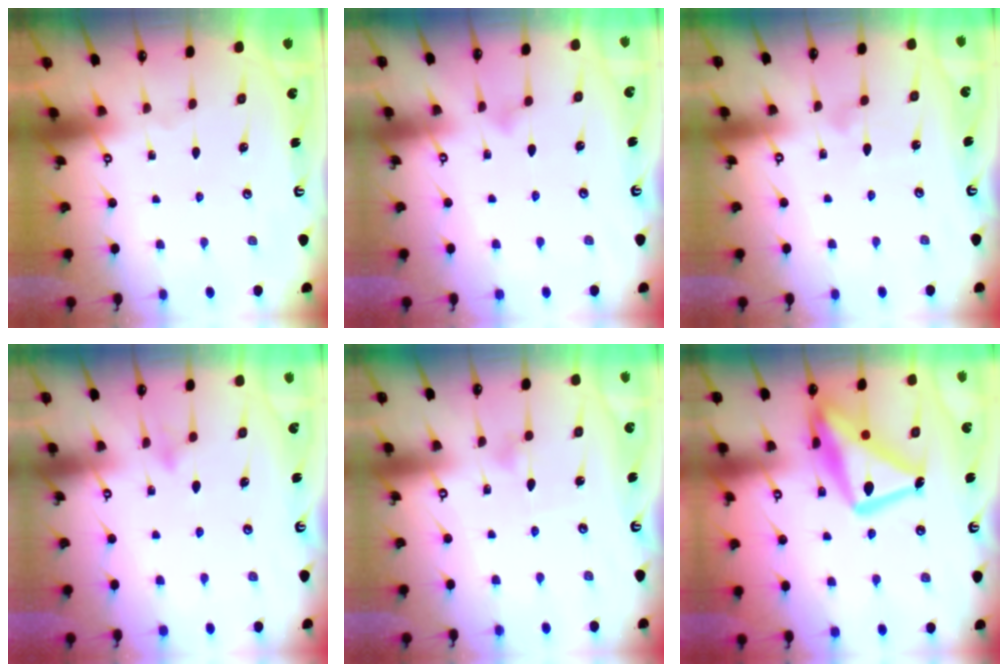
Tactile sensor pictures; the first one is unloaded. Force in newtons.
{"total": 4.0, "press": 4.0, "slide": 0.2}
{"total": 5.2, "press": 5.2, "slide": 0.3}
{"total": 8.7, "press": 8.7, "slide": 0.9}
{"total": 4.7, "press": 4.7, "slide": 0.3}
{"total": 17.7, "press": 17.6, "slide": 1.6}